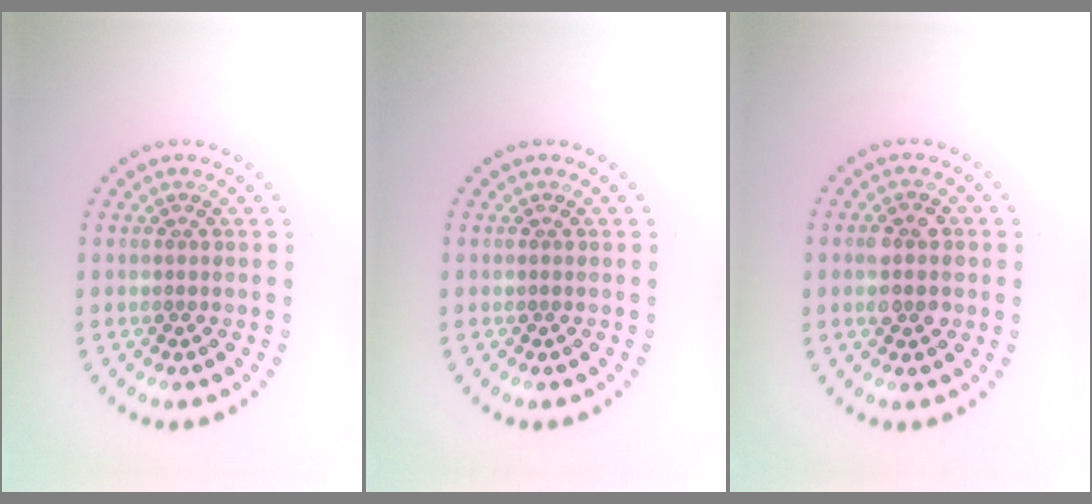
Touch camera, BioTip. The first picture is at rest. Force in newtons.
{"total": 0.0}
{"total": 2.7, "press": 2.7, "slide": 0.2}